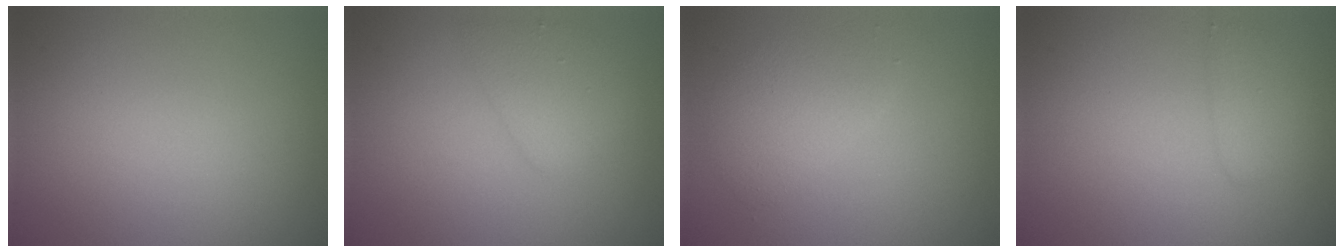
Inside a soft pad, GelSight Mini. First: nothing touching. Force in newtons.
{"total": 2.6, "press": 2.6, "slide": 0.1}
{"total": 2.6, "press": 2.6, "slide": 0.3}
{"total": 1.7, "press": 1.7, "slide": 0.1}